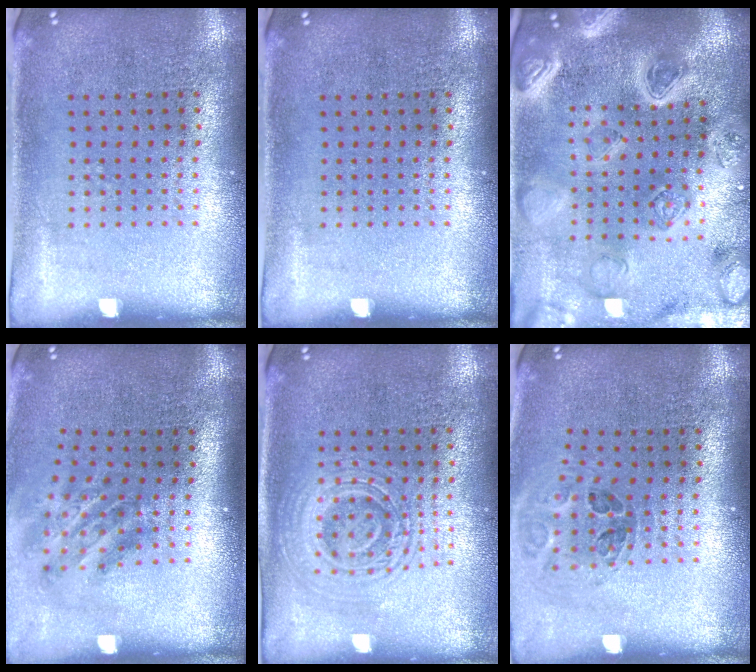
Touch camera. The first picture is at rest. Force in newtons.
{"total": 0.0}
{"total": 4.6, "press": 4.0, "slide": 2.3}
{"total": 1.9, "press": 1.2, "slide": 1.5}
{"total": 2.8, "press": 2.8, "slide": 0.5}
{"total": 1.0, "press": 1.0, "slide": 0.3}